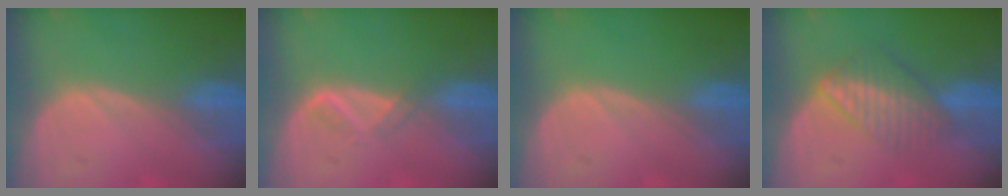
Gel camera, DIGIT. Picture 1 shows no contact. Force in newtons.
{"total": 2.1, "press": 2.0, "slide": 0.6}
{"total": 0.0}
{"total": 6.7, "press": 5.9, "slide": 3.1}